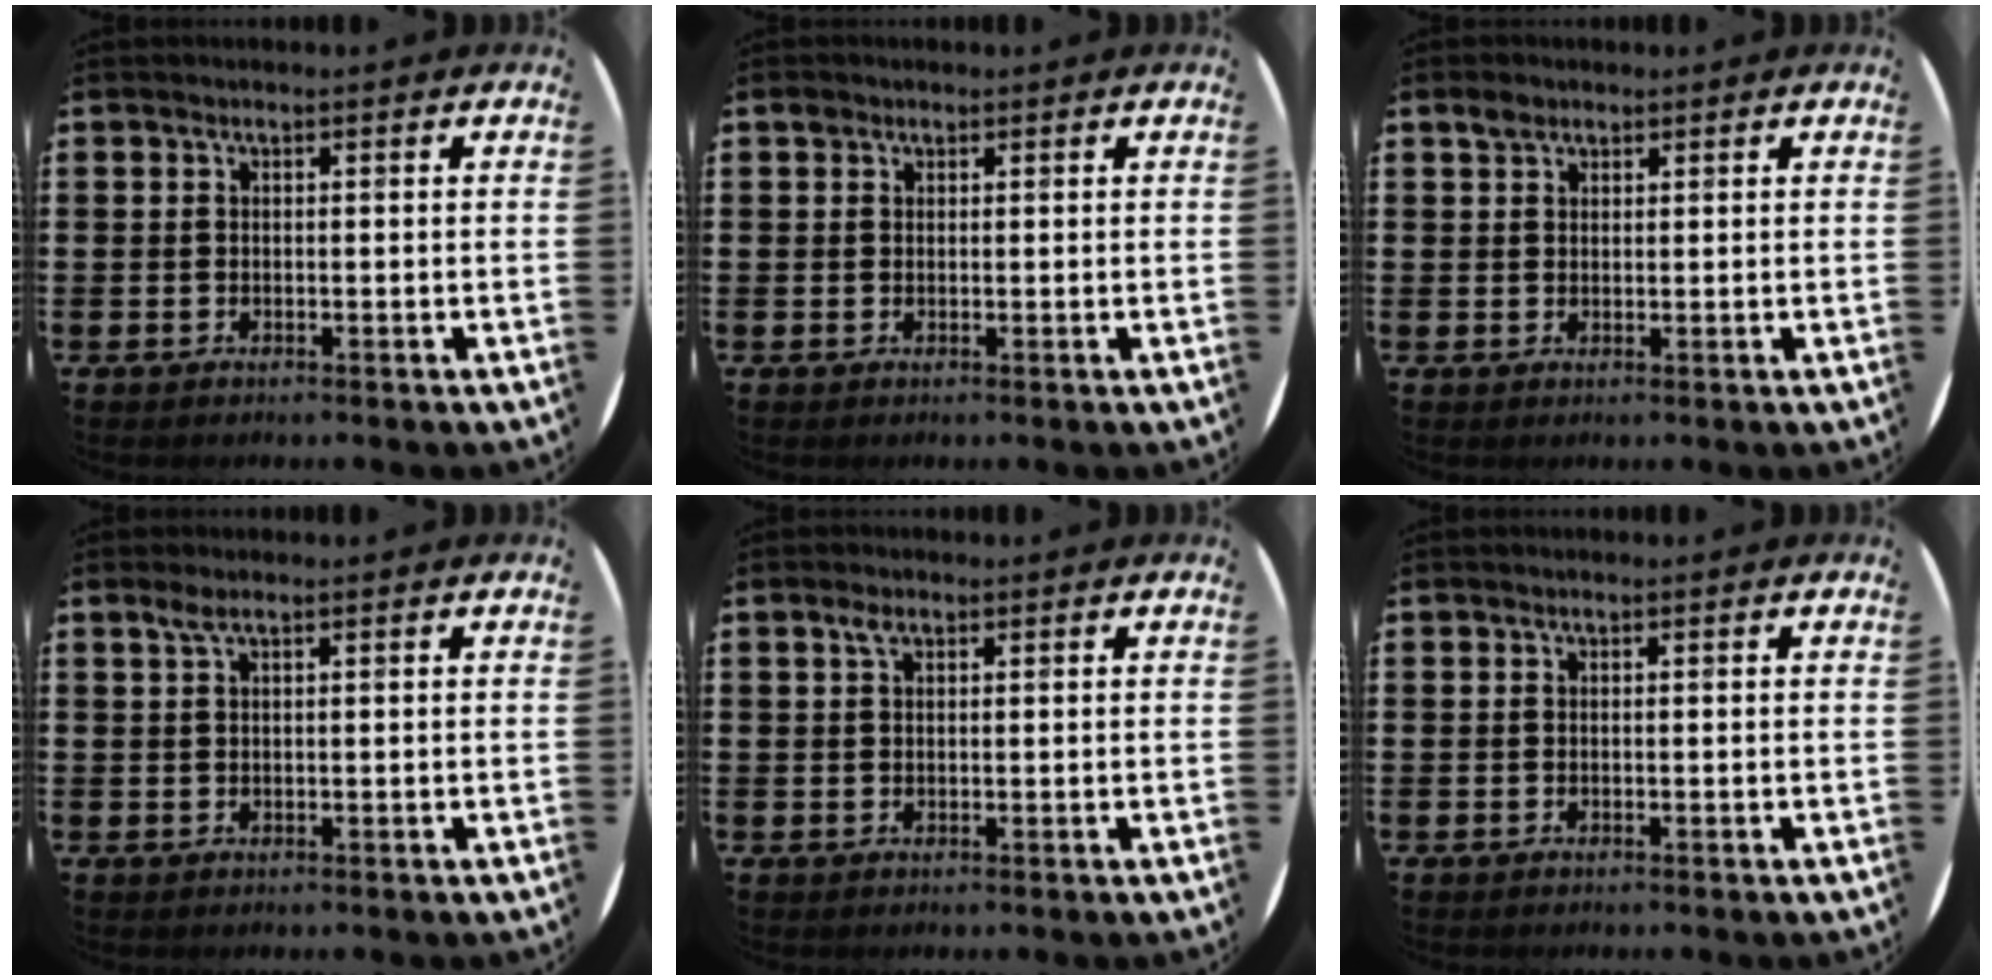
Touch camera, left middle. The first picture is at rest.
{"total": 1.0, "force": [0.7, 0.7, 0.1], "torque": [0.005, 0.001, 0.011]}
{"total": 1.8, "force": [1.5, 1.0, 0.4], "torque": [-0.002, 0.002, 0.027]}
{"total": 1.3, "force": [0.8, 0.2, 1.1], "torque": [-0.022, 0.004, 0.013]}
{"total": 1.5, "force": [0.8, 0.7, 1.0], "torque": [-0.014, 0.003, 0.011]}
{"total": 0.0}